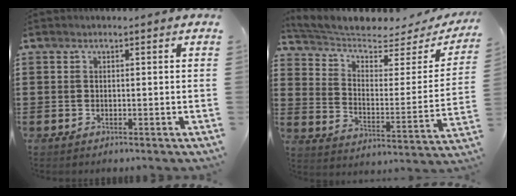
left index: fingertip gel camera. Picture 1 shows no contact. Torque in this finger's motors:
{"motor_torque": [1.06, -1.08, 0.13, 0.09]}